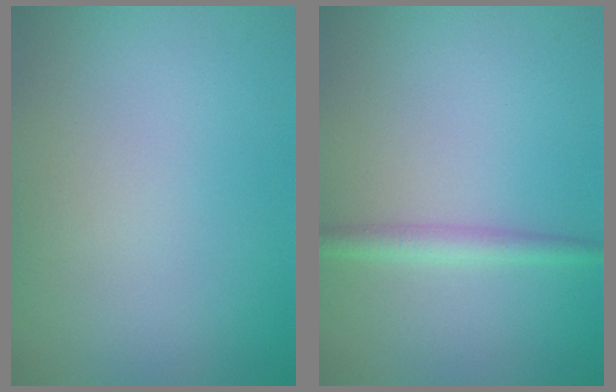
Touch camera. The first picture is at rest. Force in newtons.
{"total": 2.0, "press": 2.0, "slide": 0.1}